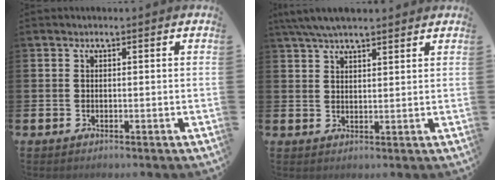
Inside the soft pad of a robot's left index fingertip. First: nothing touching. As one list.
[{"total": 5.2, "force": [4.6, 1.1, 2.2], "torque": [-0.057, -0.006, 0.086]}]